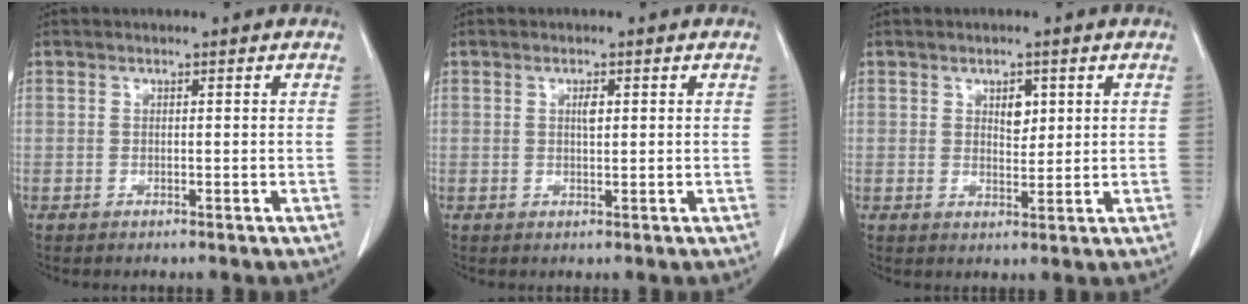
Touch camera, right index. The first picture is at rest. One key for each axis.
{"total": 1.4, "fx": 0.4, "fy": 0.5, "fz": 1.2, "tx": -0.023, "ty": 0.000, "tz": 0.007}
{"total": 2.9, "fx": 1.2, "fy": 1.6, "fz": 2.1, "tx": -0.030, "ty": -0.003, "tz": 0.019}